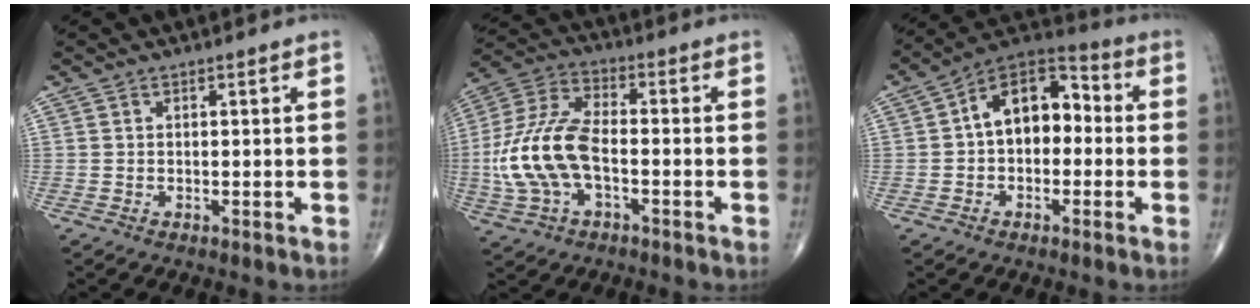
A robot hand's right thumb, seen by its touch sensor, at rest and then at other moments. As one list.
[{"total": 15.1, "force": [-2.7, 8.1, 12.5], "torque": [-0.275, 0.030, -0.052]}, {"total": 12.6, "force": [0.3, 8.2, 9.6], "torque": [-0.114, 0.044, -0.014]}]